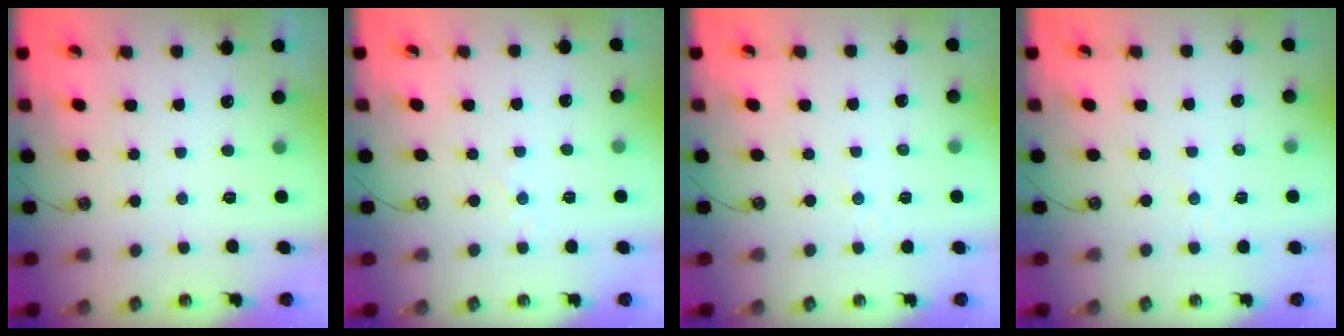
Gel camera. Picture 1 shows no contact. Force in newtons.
{"total": 3.7, "press": 3.6, "slide": 0.4}
{"total": 1.8, "press": 1.7, "slide": 0.2}
{"total": 1.8, "press": 1.7, "slide": 0.2}